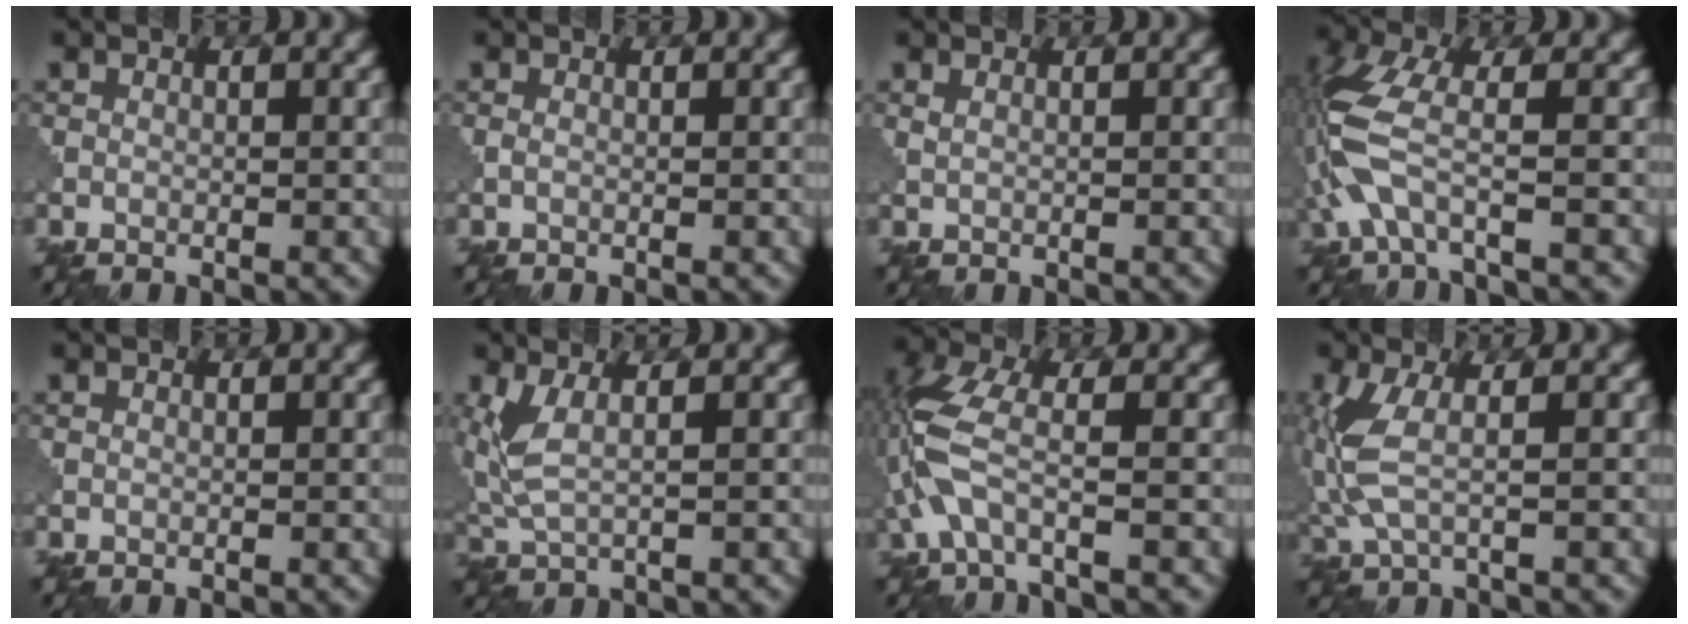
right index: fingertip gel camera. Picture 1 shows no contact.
{"total": 0.5, "force": [-0.1, 0.2, 0.5], "torque": [-0.014, -0.001, -0.004]}
{"total": 0.9, "force": [0.6, 0.4, 0.6], "torque": [-0.013, -0.001, 0.004]}
{"total": 5.9, "force": [-1.6, 1.9, 5.4], "torque": [-0.142, -0.004, -0.043]}
{"total": 0.0}
{"total": 4.0, "force": [1.0, 1.5, 3.5], "torque": [-0.099, -0.004, 0.023]}
{"total": 5.3, "force": [-1.6, 1.9, 4.7], "torque": [-0.124, 0.002, -0.044]}
{"total": 4.6, "force": [0.1, 1.7, 4.2], "torque": [-0.118, -0.007, 0.001]}